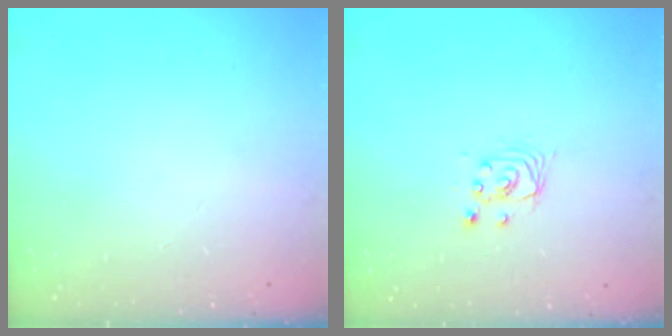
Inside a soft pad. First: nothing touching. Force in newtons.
{"total": 2.9, "press": 2.9, "slide": 0.1}